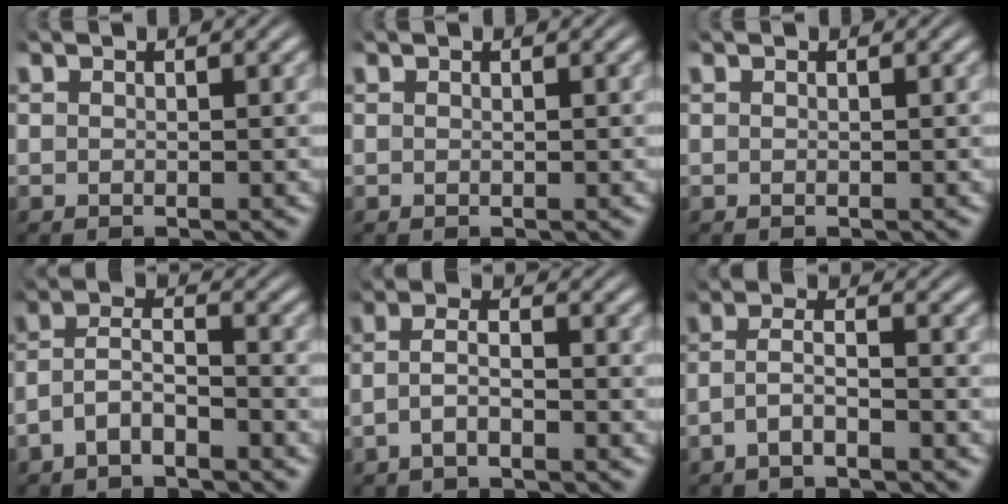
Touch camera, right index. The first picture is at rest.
{"total": 0.0}
{"total": 0.0}
{"total": 4.5, "force": [-2.3, 2.9, 2.5], "torque": [-0.052, -0.011, -0.045]}
{"total": 3.0, "force": [-1.5, 1.3, 2.3], "torque": [-0.048, -0.009, -0.027]}
{"total": 3.1, "force": [-1.9, 1.2, 2.1], "torque": [-0.043, -0.010, -0.034]}